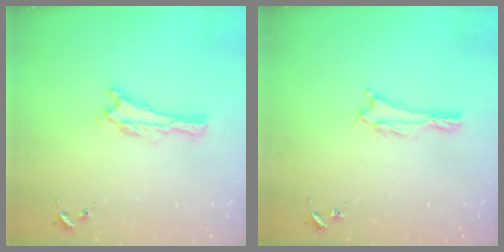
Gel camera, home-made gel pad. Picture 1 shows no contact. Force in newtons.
{"total": 1.0, "press": 1.0, "slide": 0.2}